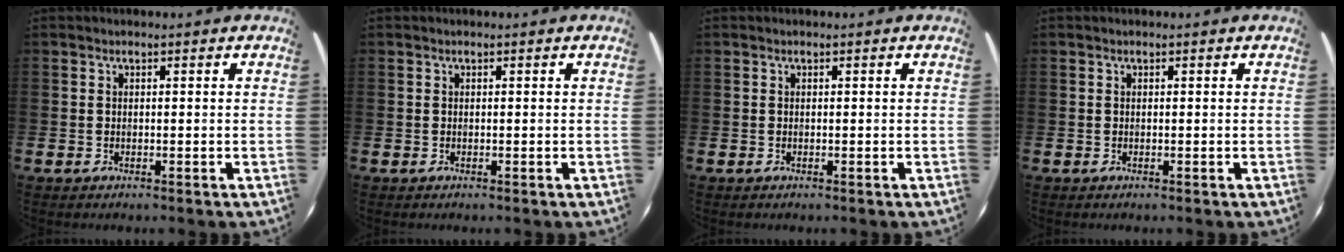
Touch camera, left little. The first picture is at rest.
{"total": 0.0}
{"total": 0.0}
{"total": 0.0}